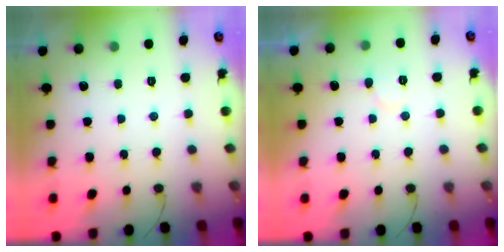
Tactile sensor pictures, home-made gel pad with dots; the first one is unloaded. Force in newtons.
{"total": 4.7, "press": 4.7, "slide": 0.5}